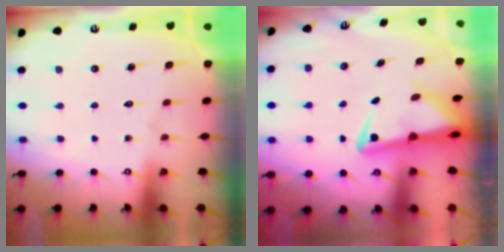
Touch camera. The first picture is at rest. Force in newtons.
{"total": 4.5, "press": 4.4, "slide": 0.9}